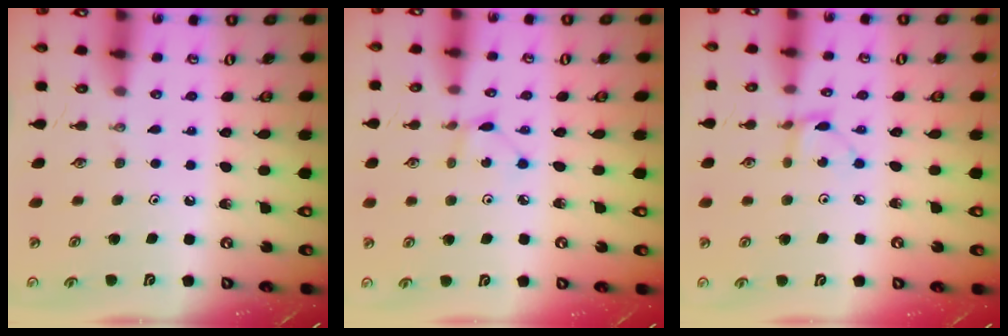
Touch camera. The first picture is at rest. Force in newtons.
{"total": 2.1, "press": 2.0, "slide": 0.3}
{"total": 2.7, "press": 2.7, "slide": 0.2}